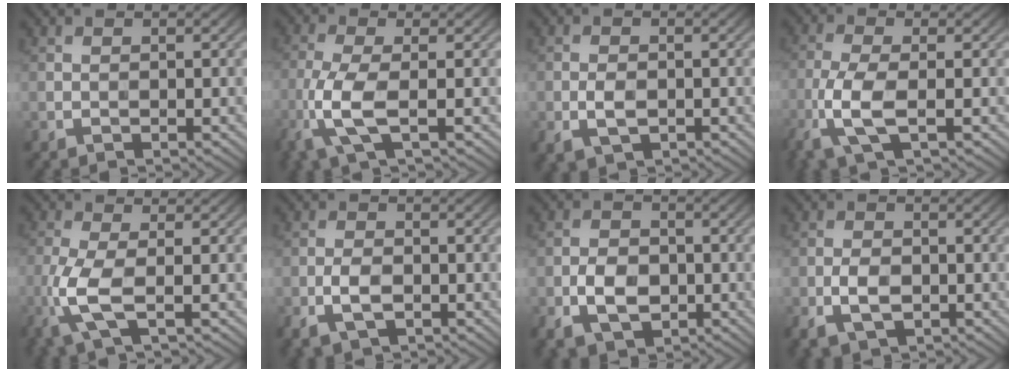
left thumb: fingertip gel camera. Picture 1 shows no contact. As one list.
[{"total": 6.4, "force": [-2.0, 1.9, 5.7], "torque": [-0.136, 0.000, -0.050]}, {"total": 3.2, "force": [-1.0, 1.9, 2.4], "torque": [-0.054, -0.007, -0.020]}, {"total": 6.6, "force": [-2.4, 2.3, 5.7], "torque": [-0.136, -0.002, -0.059]}, {"total": 5.6, "force": [-1.6, 1.6, 5.1], "torque": [-0.127, -0.002, -0.041]}, {"total": 3.9, "force": [-1.6, 2.1, 3.0], "torque": [-0.065, -0.004, -0.033]}, {"total": 5.5, "force": [-1.9, 3.8, 3.6], "torque": [-0.072, -0.009, -0.037]}, {"total": 4.2, "force": [-1.5, 2.5, 3.0], "torque": [-0.067, -0.006, -0.031]}]